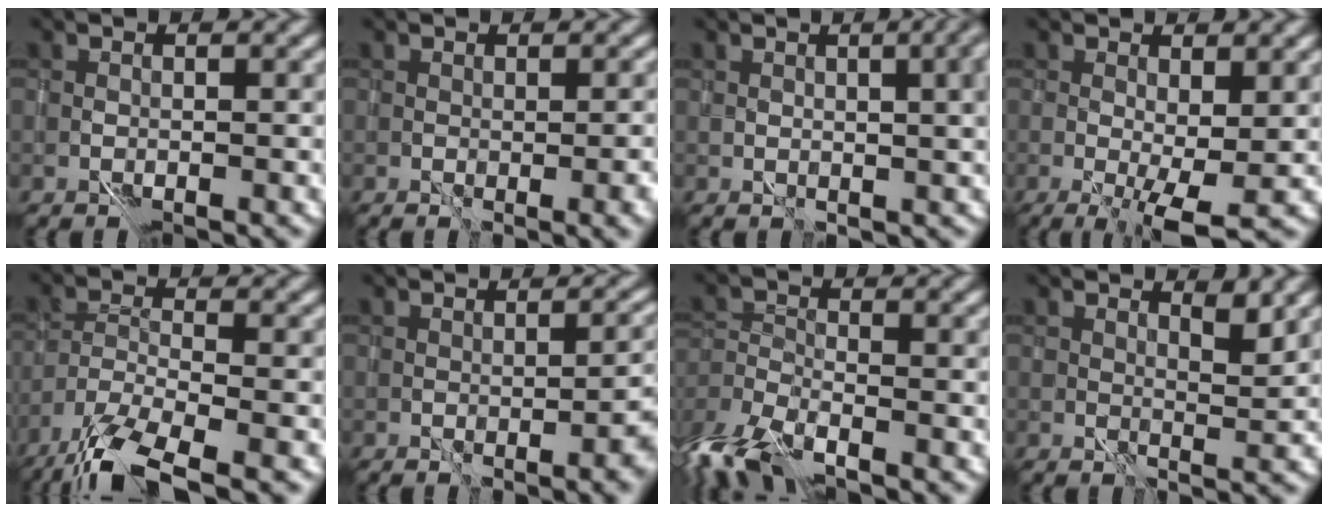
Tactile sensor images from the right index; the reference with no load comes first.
{"total": 2.7, "force": [0.1, 0.7, 2.6], "torque": [-0.029, 0.001, 0.017]}
{"total": 6.1, "force": [2.5, 2.5, 5.0], "torque": [-0.023, 0.028, 0.027]}
{"total": 3.2, "force": [0.4, 0.4, 3.2], "torque": [-0.059, -0.004, 0.010]}
{"total": 8.2, "force": [-6.0, 2.1, 5.2], "torque": [-0.097, -0.012, -0.111]}
{"total": 3.6, "force": [-0.4, 1.0, 3.4], "torque": [-0.031, 0.008, 0.005]}
{"total": 5.4, "force": [-4.5, 1.6, 2.6], "torque": [-0.050, -0.005, -0.088]}
{"total": 2.6, "force": [2.5, -0.1, 0.7], "torque": [-0.006, 0.003, 0.044]}